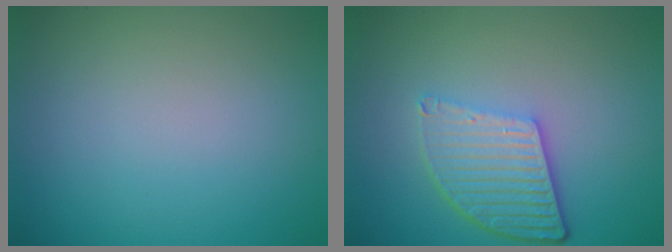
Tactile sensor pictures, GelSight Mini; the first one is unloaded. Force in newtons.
{"total": 5.2, "press": 3.8, "slide": 3.6}